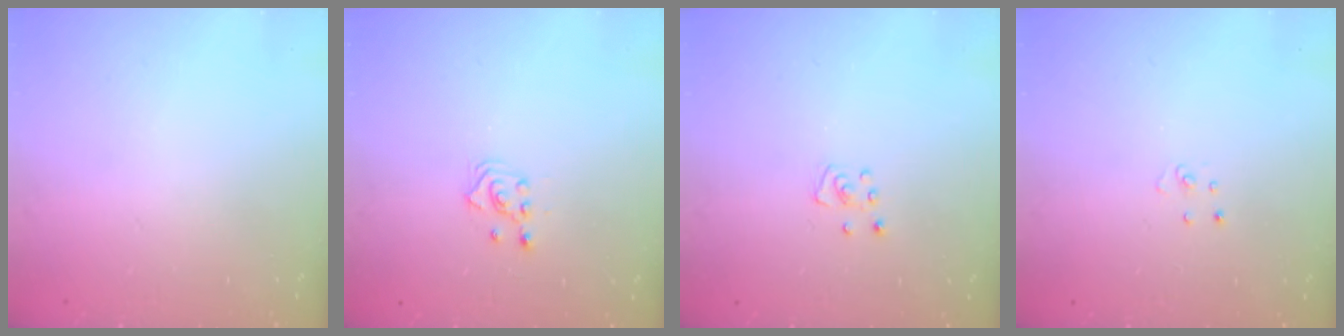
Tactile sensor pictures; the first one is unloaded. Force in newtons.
{"total": 2.5, "press": 2.3, "slide": 1.0}
{"total": 3.6, "press": 3.6, "slide": 0.3}
{"total": 3.1, "press": 3.1, "slide": 0.2}